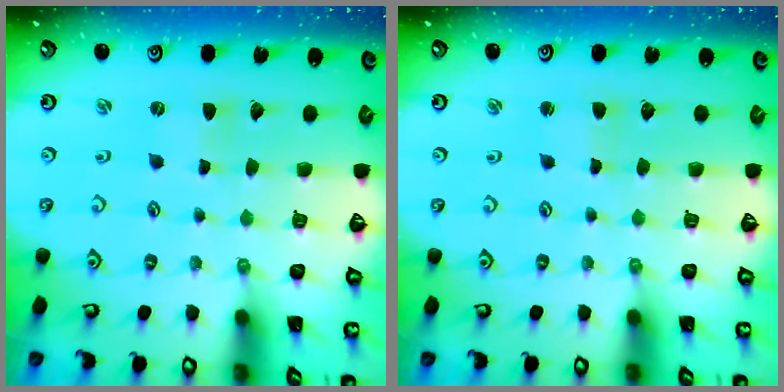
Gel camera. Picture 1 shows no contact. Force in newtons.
{"total": 0.7, "press": 0.7, "slide": 0.1}